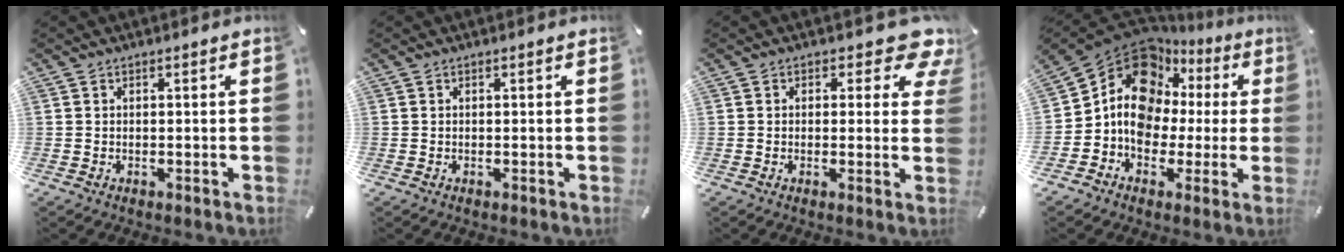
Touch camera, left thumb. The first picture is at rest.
{"total": 0.0}
{"total": 7.3, "force": [3.7, 3.7, 5.1], "torque": [-0.050, -0.025, 0.057]}
{"total": 14.2, "force": [3.5, 11.9, 7.0], "torque": [-0.136, -0.033, 0.060]}